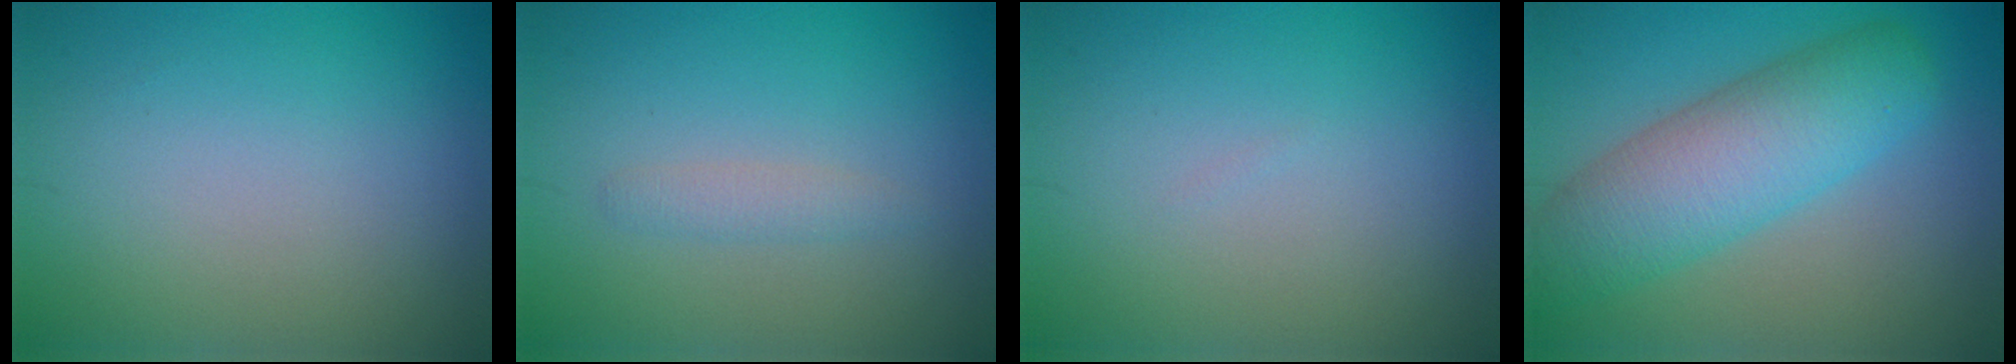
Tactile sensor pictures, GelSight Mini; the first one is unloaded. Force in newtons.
{"total": 1.3, "press": 1.3, "slide": 0.1}
{"total": 0.0}
{"total": 7.7, "press": 7.7, "slide": 0.2}